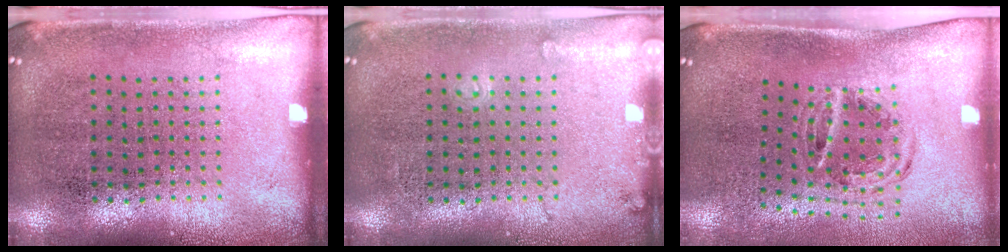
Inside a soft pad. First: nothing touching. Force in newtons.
{"total": 1.2, "press": 1.2, "slide": 0.1}
{"total": 1.1, "press": 1.0, "slide": 0.5}